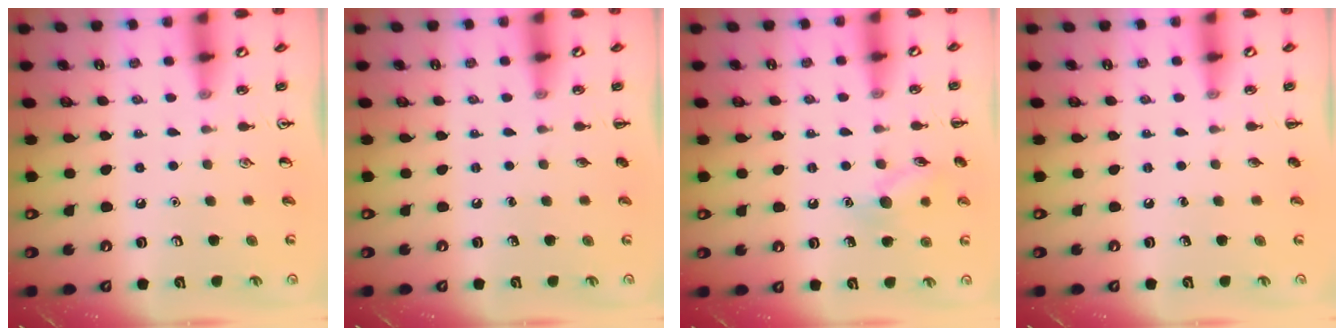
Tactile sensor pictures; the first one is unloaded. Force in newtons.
{"total": 0.0}
{"total": 9.1, "press": 9.0, "slide": 1.3}
{"total": 0.0}